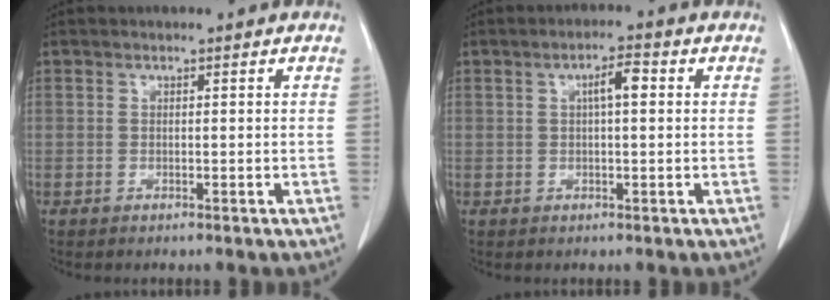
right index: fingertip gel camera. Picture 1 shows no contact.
{"total": 3.5, "force": [0.7, 0.7, 3.3], "torque": [-0.056, 0.010, 0.010]}